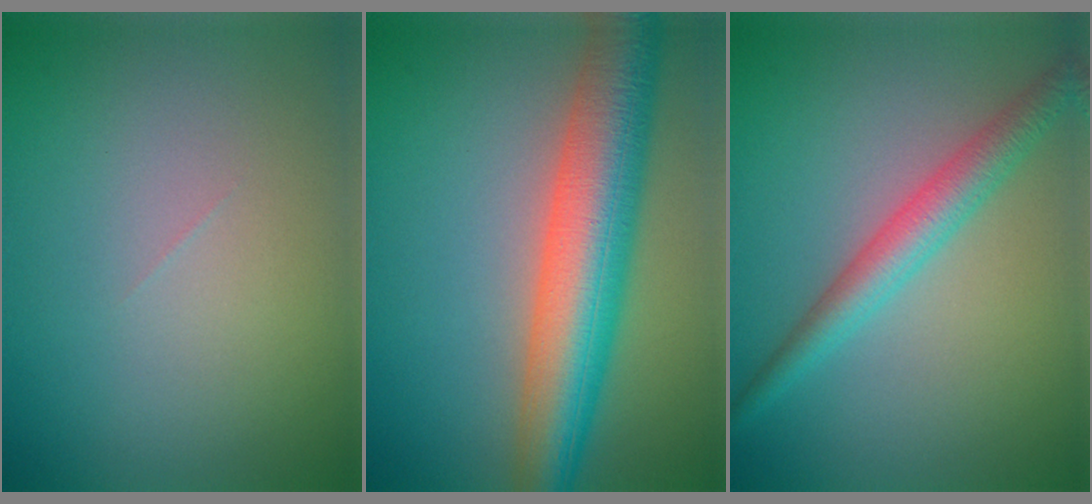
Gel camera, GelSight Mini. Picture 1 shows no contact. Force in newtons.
{"total": 9.3, "press": 9.3, "slide": 0.5}
{"total": 3.6, "press": 3.6, "slide": 0.0}